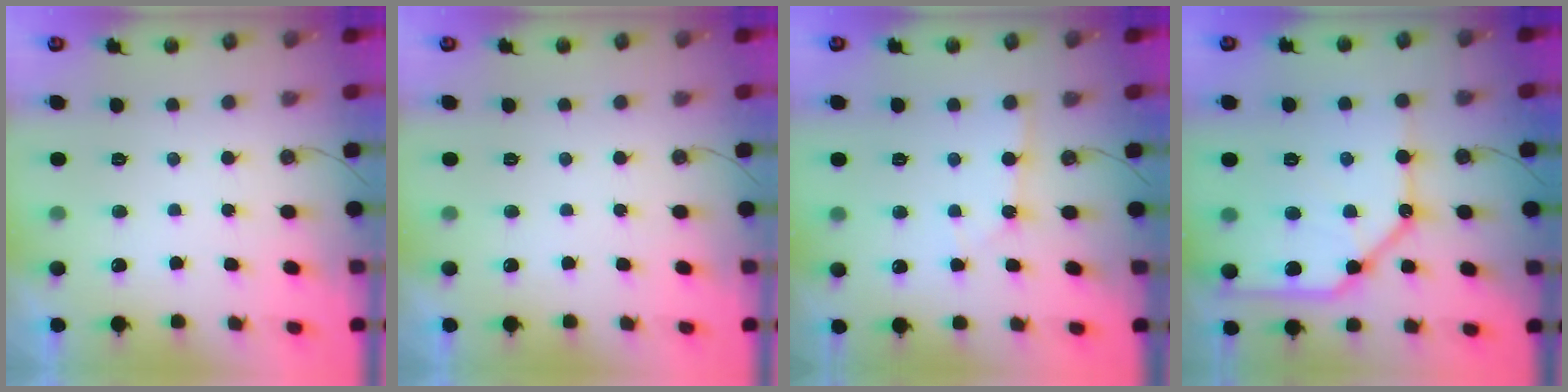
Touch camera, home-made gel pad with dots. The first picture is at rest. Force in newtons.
{"total": 0.0}
{"total": 2.0, "press": 2.0, "slide": 0.1}
{"total": 20.4, "press": 20.2, "slide": 2.5}